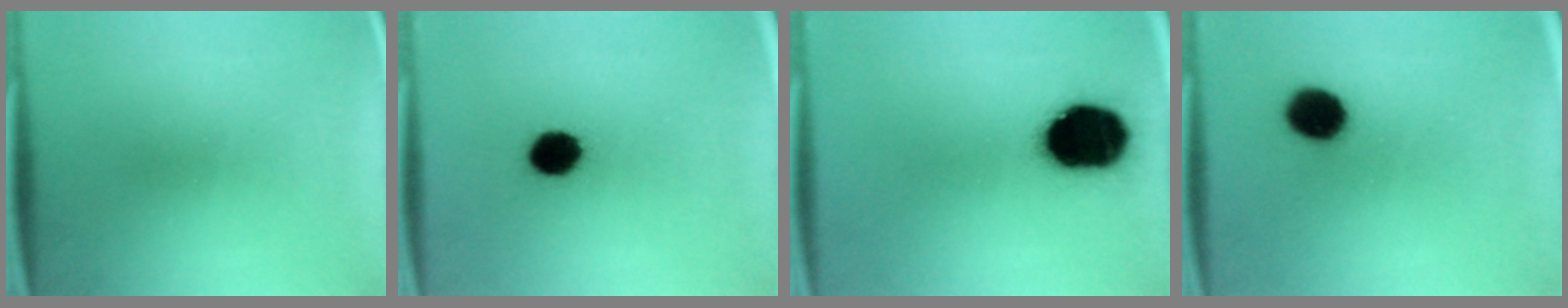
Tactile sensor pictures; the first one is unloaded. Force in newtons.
{"total": 8.4}
{"total": 19.2}
{"total": 8.5}